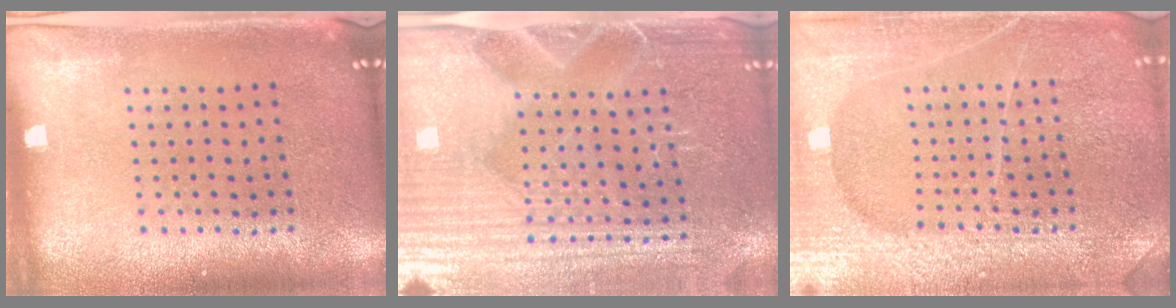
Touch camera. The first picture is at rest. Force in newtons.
{"total": 4.7, "press": 4.5, "slide": 1.5}
{"total": 4.9, "press": 4.9, "slide": 0.5}